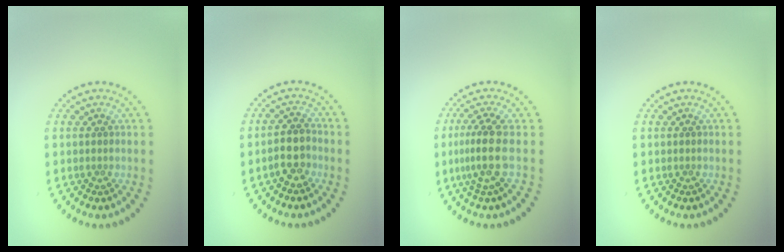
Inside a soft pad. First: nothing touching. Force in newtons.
{"total": 2.5, "press": 2.3, "slide": 0.9}
{"total": 3.2, "press": 2.5, "slide": 2.1}
{"total": 0.0}